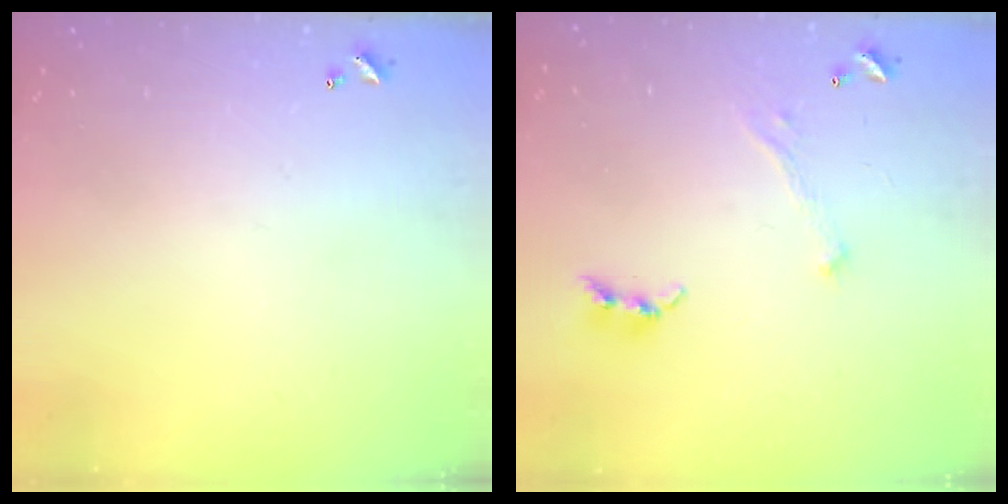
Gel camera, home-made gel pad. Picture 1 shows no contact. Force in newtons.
{"total": 0.8, "press": 0.7, "slide": 0.4}